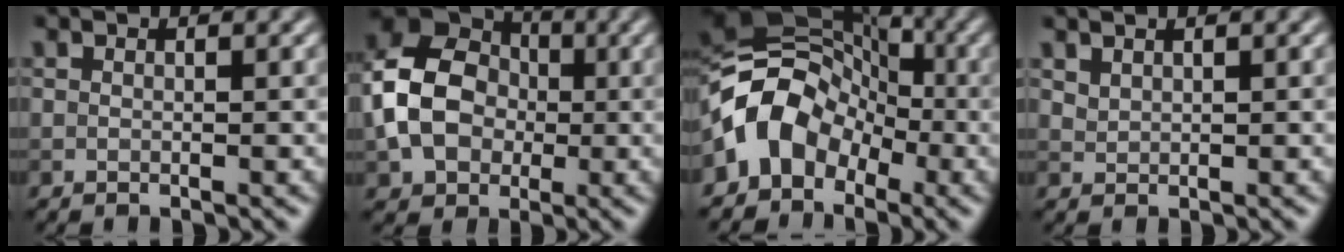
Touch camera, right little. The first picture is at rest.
{"total": 9.6, "force": [-0.5, 7.3, 6.2], "torque": [-0.140, -0.001, -0.015]}
{"total": 7.7, "force": [-3.0, 5.7, 4.2], "torque": [-0.057, 0.016, -0.072]}
{"total": 1.1, "force": [1.0, 0.3, 0.2], "torque": [-0.011, 0.000, 0.027]}